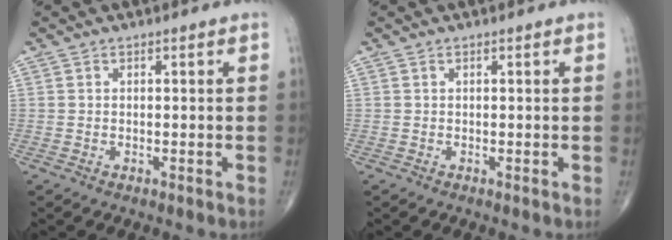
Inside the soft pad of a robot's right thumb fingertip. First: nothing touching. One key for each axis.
{"total": 0.0}